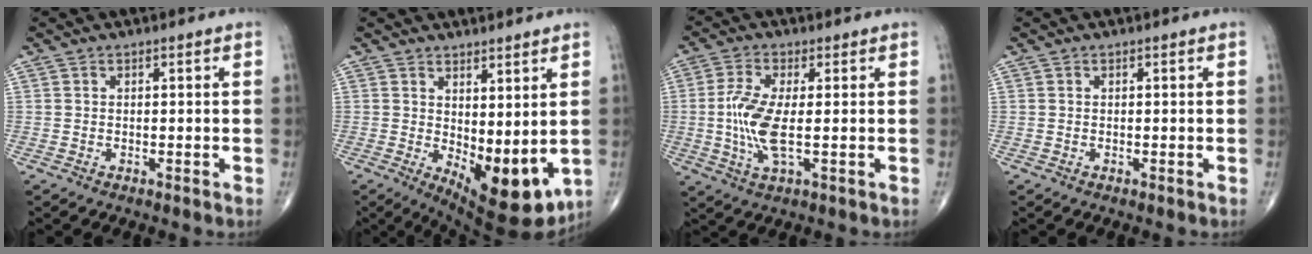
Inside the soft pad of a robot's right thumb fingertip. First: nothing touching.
{"total": 11.7, "force": [-0.1, 5.2, 10.5], "torque": [-0.135, -0.029, 0.017]}
{"total": 8.5, "force": [-0.4, 2.6, 8.1], "torque": [-0.191, -0.009, -0.011]}
{"total": 0.0}